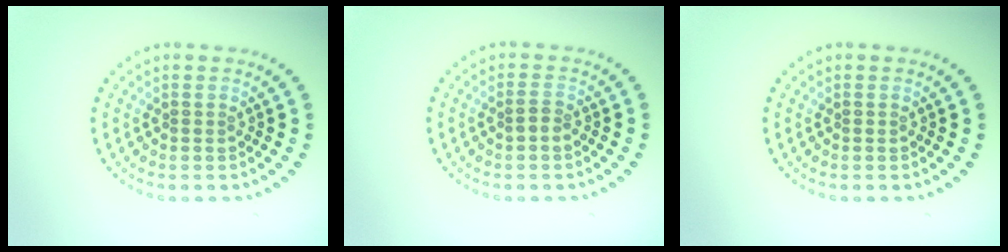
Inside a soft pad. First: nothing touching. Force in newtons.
{"total": 1.2, "press": 1.1, "slide": 0.4}
{"total": 0.0}